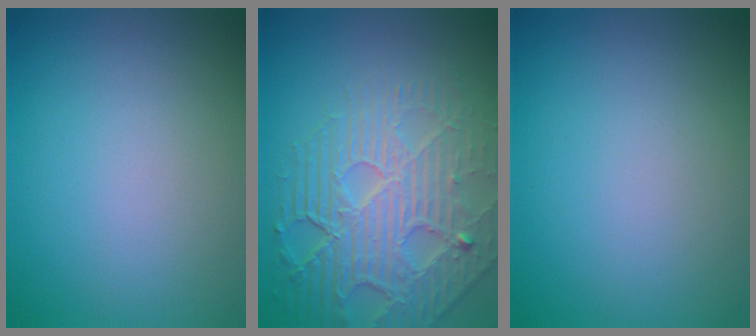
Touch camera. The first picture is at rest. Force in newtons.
{"total": 6.6, "press": 5.3, "slide": 4.0}
{"total": 0.0}